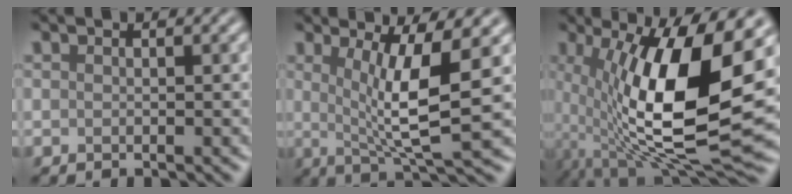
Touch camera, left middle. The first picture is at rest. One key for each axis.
{"total": 6.8, "fx": 0.8, "fy": 1.4, "fz": 6.6, "tx": -0.113, "ty": -0.008, "tz": 0.018}
{"total": 13.9, "fx": 0.7, "fy": 4.3, "fz": 13.2, "tx": -0.231, "ty": -0.019, "tz": 0.014}